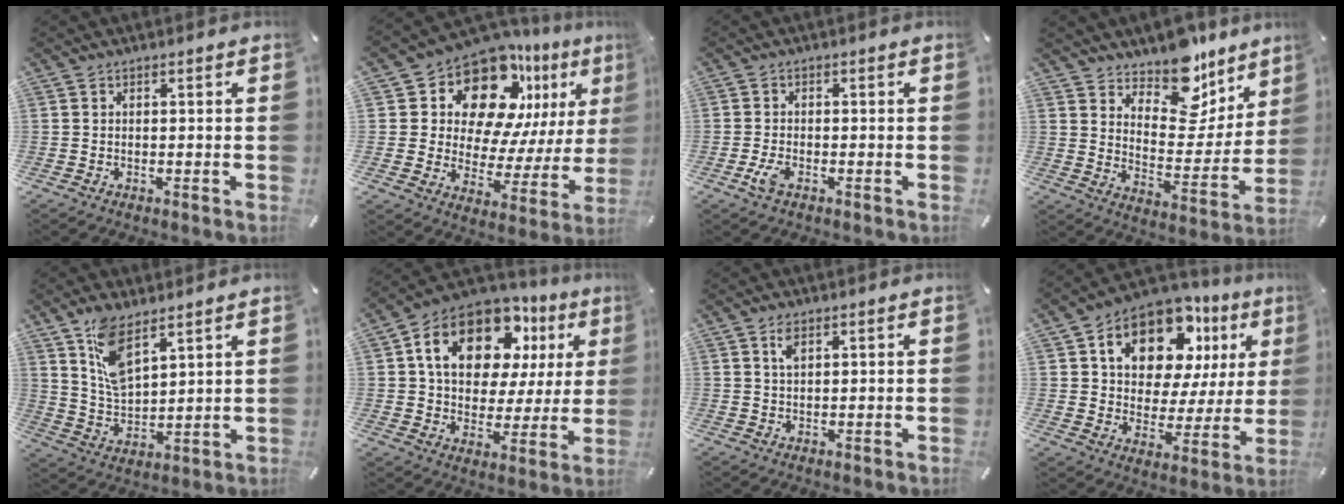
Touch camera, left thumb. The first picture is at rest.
{"total": 16.8, "force": [12.0, 9.5, 7.0], "torque": [-0.111, -0.107, 0.208]}
{"total": 3.2, "force": [-1.4, 1.6, 2.5], "torque": [-0.067, -0.004, -0.030]}
{"total": 15.9, "force": [12.5, 8.2, 5.2], "torque": [-0.064, -0.114, 0.224]}
{"total": 9.9, "force": [6.9, 4.1, 5.8], "torque": [-0.139, -0.027, 0.130]}
{"total": 18.7, "force": [8.5, 12.2, 11.2], "torque": [-0.191, -0.027, 0.152]}
{"total": 2.6, "force": [1.3, 1.1, 1.9], "torque": [-0.034, -0.001, 0.022]}
{"total": 15.9, "force": [8.8, 10.0, 8.7], "torque": [-0.144, -0.046, 0.155]}